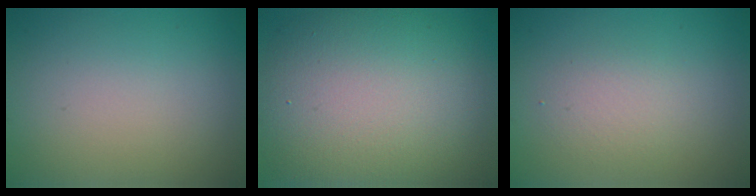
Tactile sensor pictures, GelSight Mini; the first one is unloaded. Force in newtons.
{"total": 12.0, "press": 12.0, "slide": 0.5}
{"total": 1.9, "press": 1.9, "slide": 0.1}